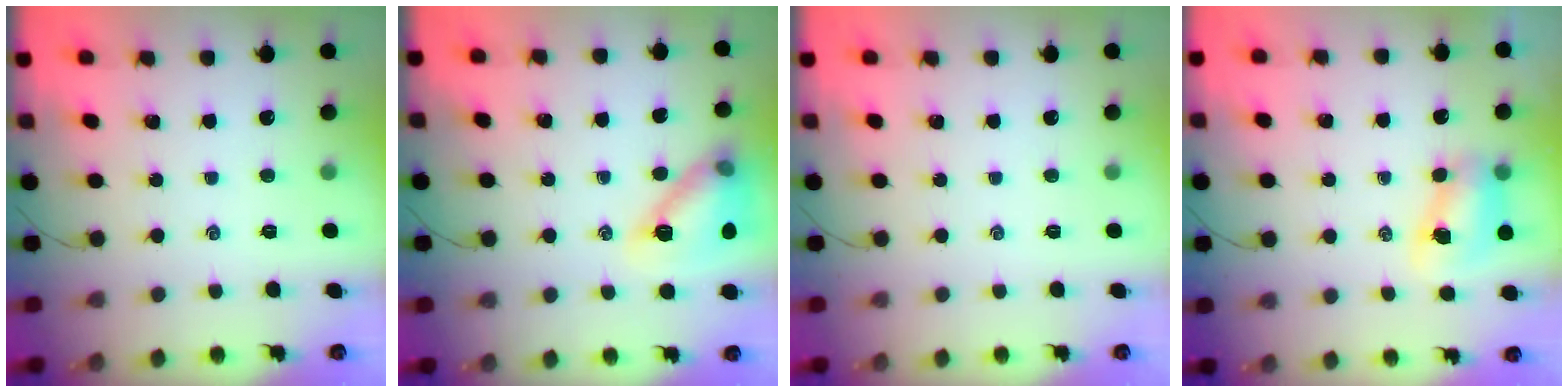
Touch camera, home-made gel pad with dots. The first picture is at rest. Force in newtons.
{"total": 13.6, "press": 13.6, "slide": 0.7}
{"total": 0.0}
{"total": 7.6, "press": 7.5, "slide": 1.0}